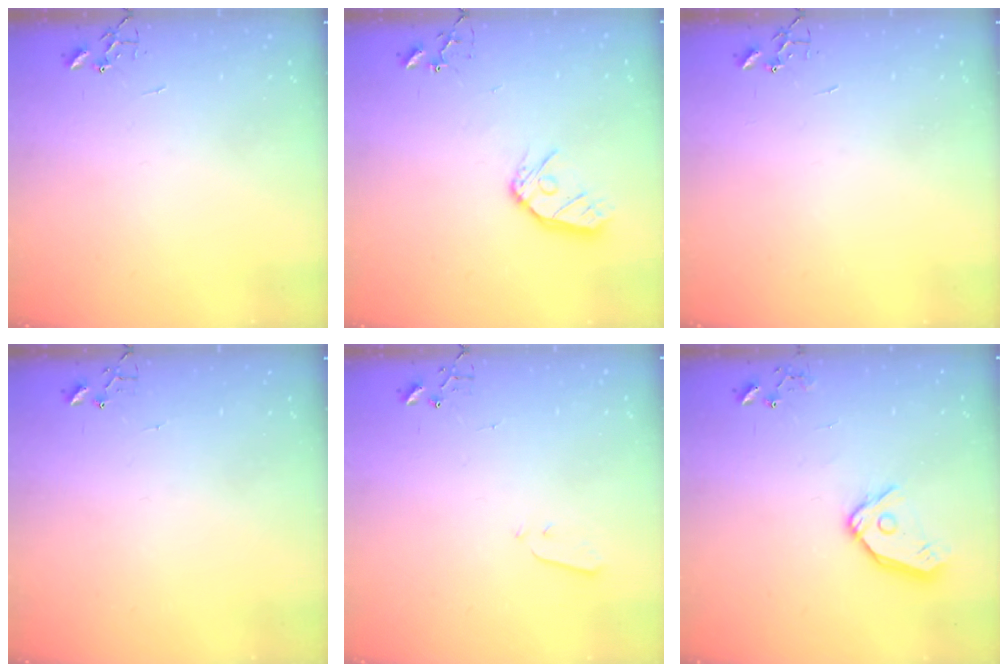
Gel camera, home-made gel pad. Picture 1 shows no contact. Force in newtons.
{"total": 10.7, "press": 10.6, "slide": 1.2}
{"total": 0.0}
{"total": 3.6, "press": 3.6, "slide": 0.4}
{"total": 3.1, "press": 3.0, "slide": 0.9}
{"total": 12.2, "press": 12.1, "slide": 1.5}